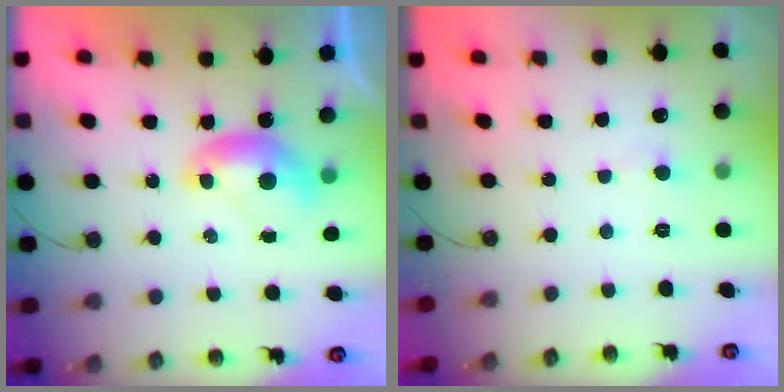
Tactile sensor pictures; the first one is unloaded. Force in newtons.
{"total": 1.3, "press": 1.1, "slide": 0.6}